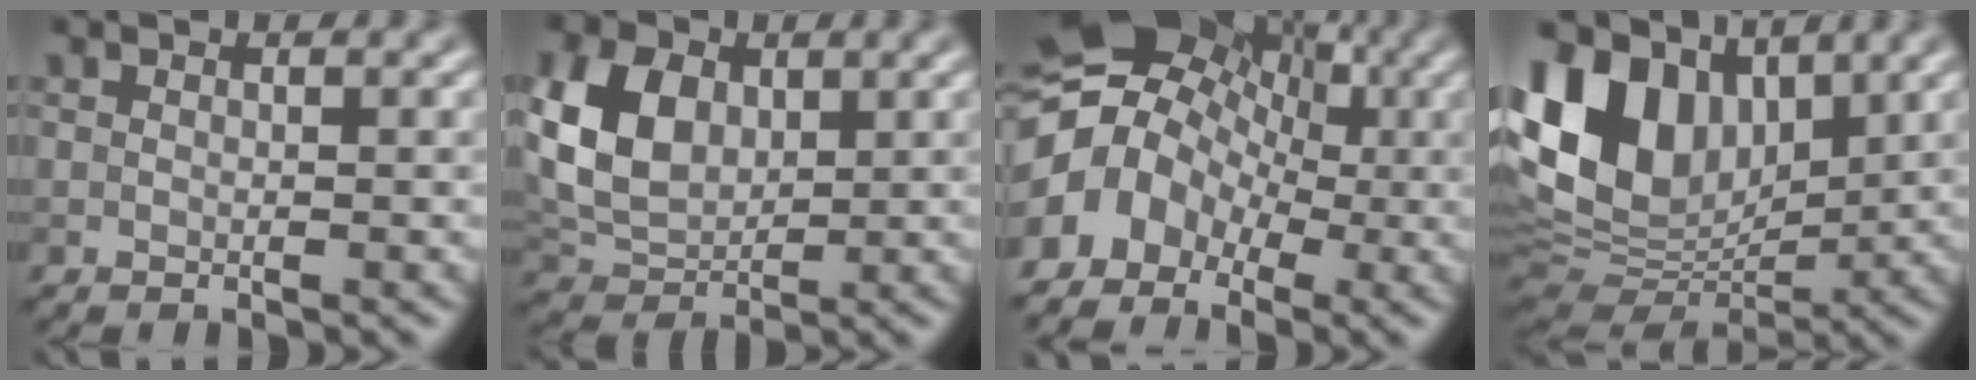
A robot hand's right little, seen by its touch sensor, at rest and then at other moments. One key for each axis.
{"total": 6.6, "fx": 1.4, "fy": 4.7, "fz": 4.4, "tx": -0.101, "ty": 0.005, "tz": 0.025}
{"total": 8.6, "fx": -0.8, "fy": 7.0, "fz": 5.0, "tx": -0.066, "ty": 0.016, "tz": -0.026}
{"total": 12.4, "fx": 5.1, "fy": 8.1, "fz": 8.0, "tx": -0.177, "ty": 0.016, "tz": 0.091}